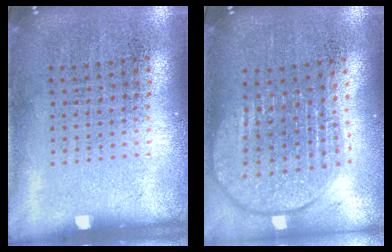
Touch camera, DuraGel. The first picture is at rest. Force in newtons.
{"total": 2.0, "press": 1.6, "slide": 1.2}